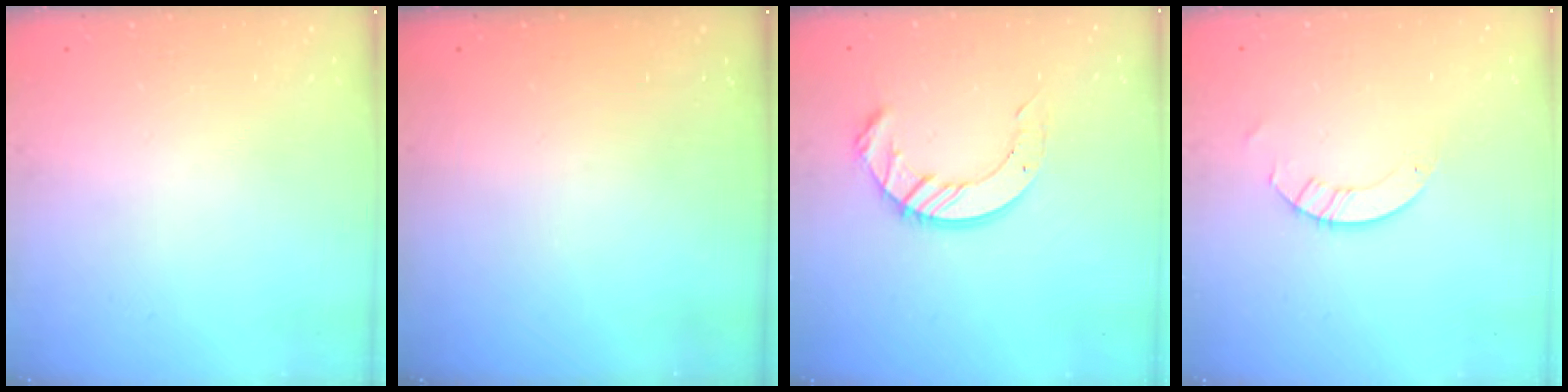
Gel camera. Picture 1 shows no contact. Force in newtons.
{"total": 0.0}
{"total": 10.2, "press": 10.1, "slide": 1.0}
{"total": 2.6, "press": 2.6, "slide": 0.2}